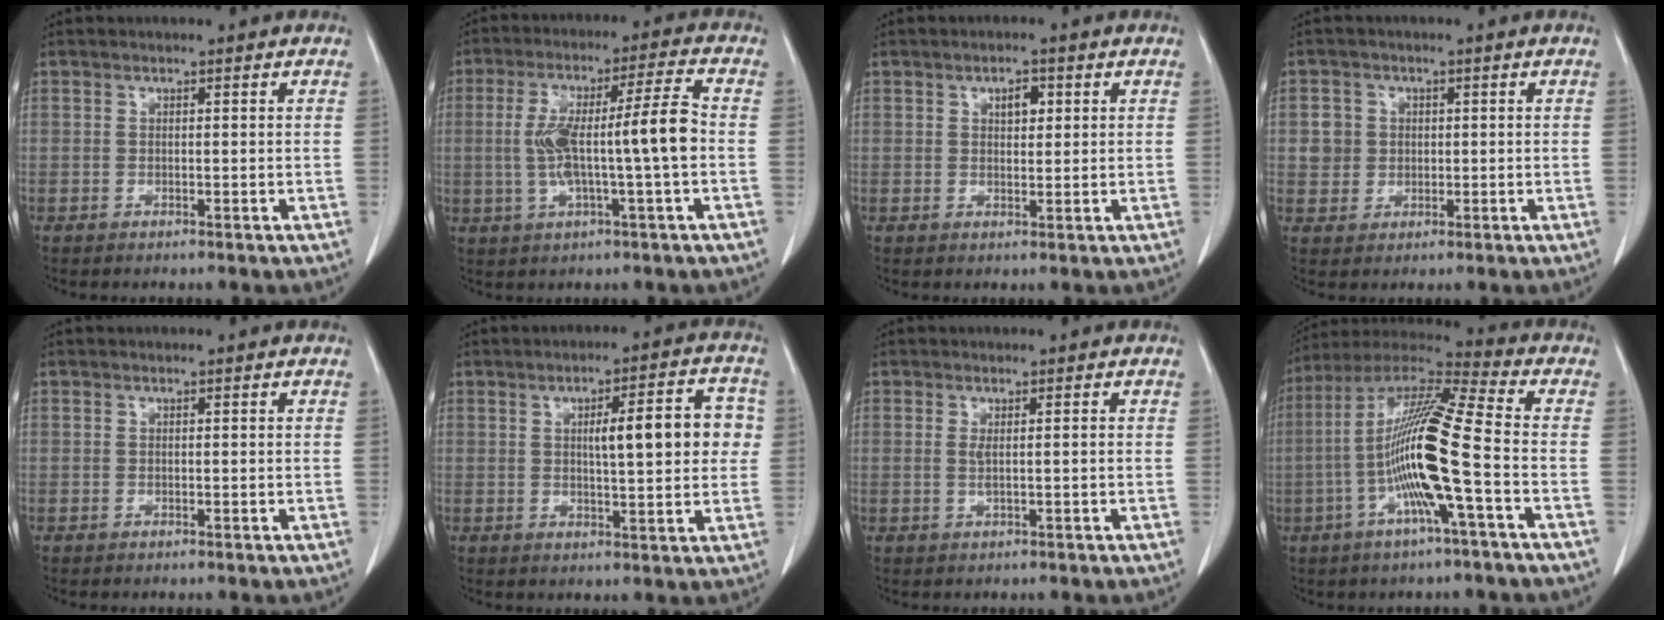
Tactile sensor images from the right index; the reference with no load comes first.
{"total": 11.5, "force": [-0.7, 0.3, 11.4], "torque": [-0.209, 0.024, -0.010]}
{"total": 2.5, "force": [1.0, 1.2, 2.0], "torque": [-0.029, 0.000, 0.016]}
{"total": 3.8, "force": [0.7, 3.7, 0.7], "torque": [-0.008, 0.012, 0.020]}
{"total": 0.0}
{"total": 9.6, "force": [1.5, 2.1, 9.3], "torque": [-0.127, 0.021, 0.022]}
{"total": 1.3, "force": [0.1, 0.0, 1.3], "torque": [-0.027, -0.002, 0.006]}
{"total": 16.4, "force": [-3.4, 0.1, 16.1], "torque": [-0.313, 0.005, -0.073]}